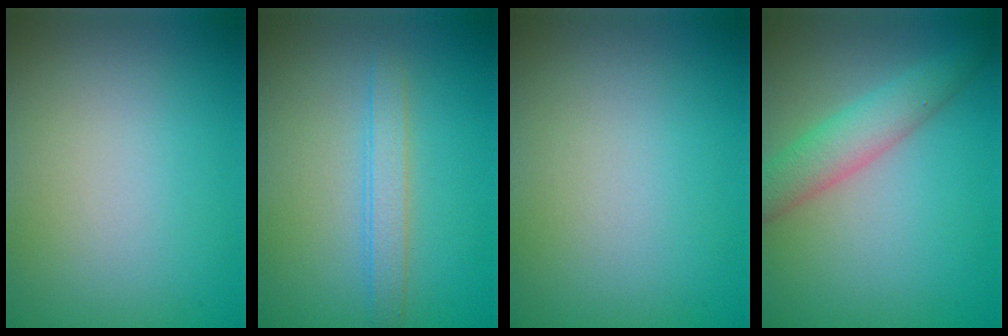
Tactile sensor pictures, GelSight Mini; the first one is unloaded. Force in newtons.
{"total": 2.0, "press": 2.0, "slide": 0.1}
{"total": 0.0}
{"total": 3.7, "press": 3.7, "slide": 0.3}